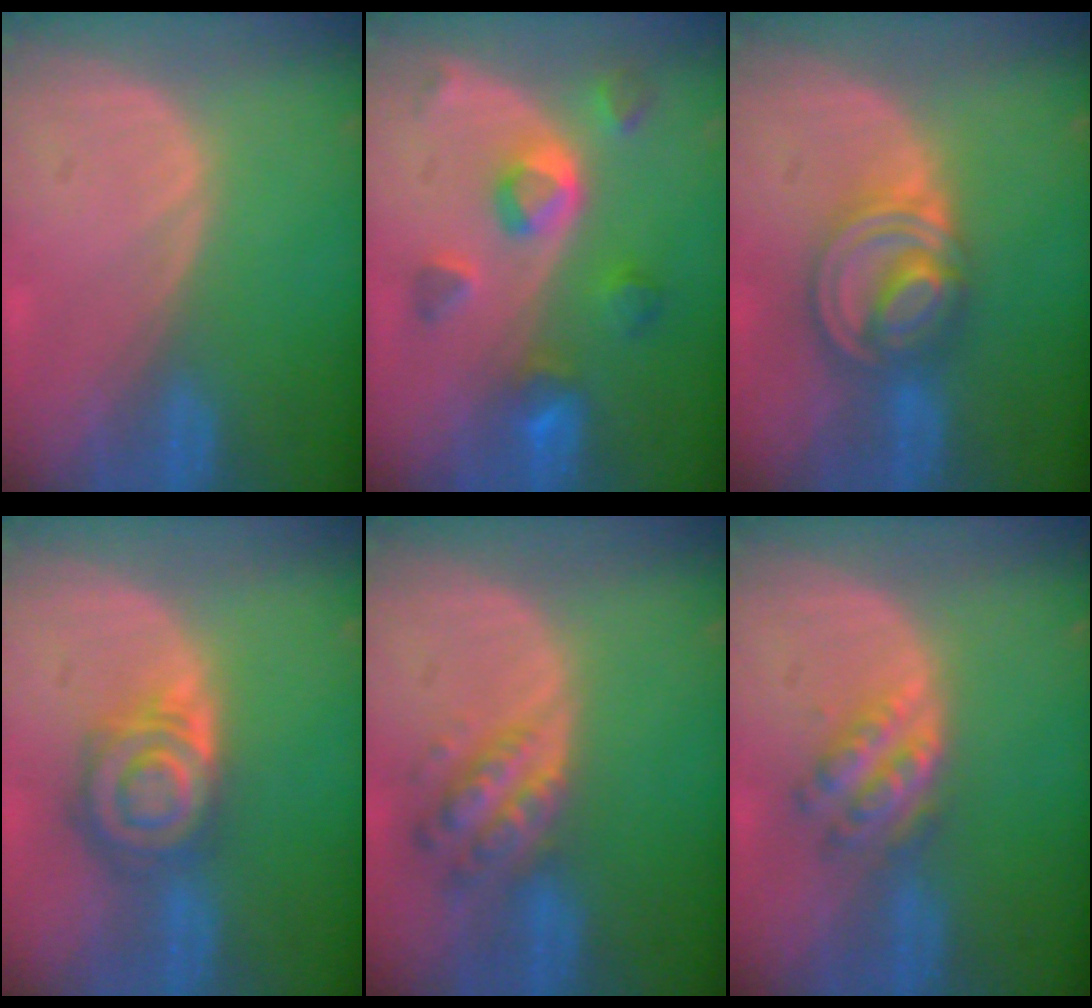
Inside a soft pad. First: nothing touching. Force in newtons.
{"total": 7.8, "press": 7.0, "slide": 3.5}
{"total": 8.2, "press": 6.9, "slide": 4.3}
{"total": 8.1, "press": 7.1, "slide": 3.9}
{"total": 6.2, "press": 5.6, "slide": 2.7}
{"total": 5.1, "press": 4.8, "slide": 1.8}